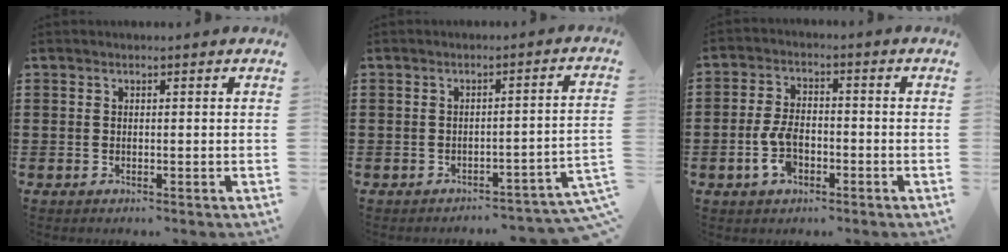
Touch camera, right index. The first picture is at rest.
{"total": 2.9, "force": [-2.6, -0.2, 1.4], "torque": [-0.028, -0.008, -0.055]}
{"total": 5.9, "force": [-2.1, 3.2, 4.5], "torque": [-0.104, 0.001, -0.042]}